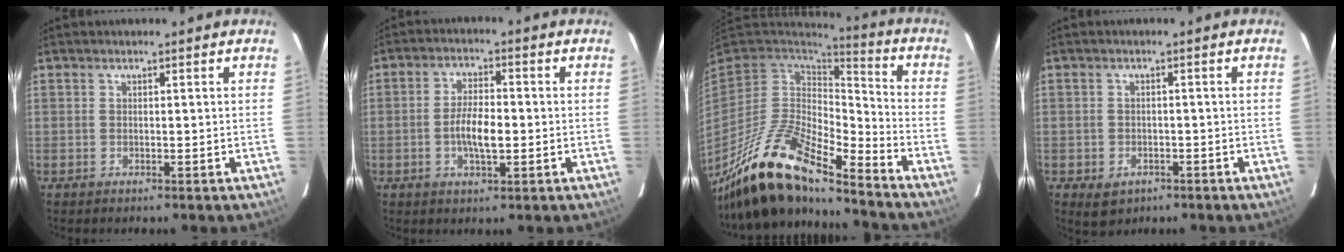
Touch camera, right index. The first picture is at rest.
{"total": 6.1, "force": [-1.2, 2.2, 5.6], "torque": [-0.109, 0.004, -0.021]}
{"total": 19.4, "force": [-14.9, 5.1, 11.3], "torque": [-0.219, -0.034, -0.280]}
{"total": 4.3, "force": [-2.1, 3.3, 1.7], "torque": [-0.037, 0.000, -0.020]}